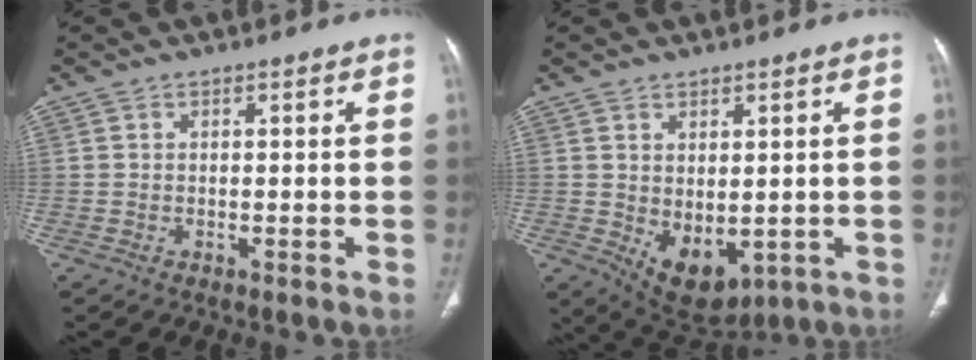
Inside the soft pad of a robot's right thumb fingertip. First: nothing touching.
{"total": 8.7, "force": [-1.2, 5.1, 6.9], "torque": [-0.091, -0.009, 0.009]}